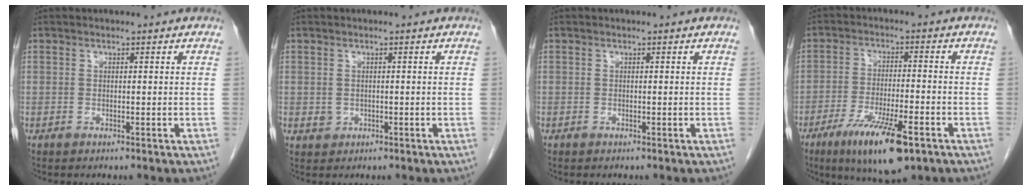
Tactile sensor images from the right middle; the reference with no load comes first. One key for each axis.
{"total": 1.3, "fx": -0.1, "fy": 1.2, "fz": 0.4, "tx": -0.009, "ty": 0.002, "tz": 0.005}
{"total": 0.0}
{"total": 12.0, "fx": -6.9, "fy": 2.2, "fz": 9.5, "tx": -0.171, "ty": -0.025, "tz": -0.109}